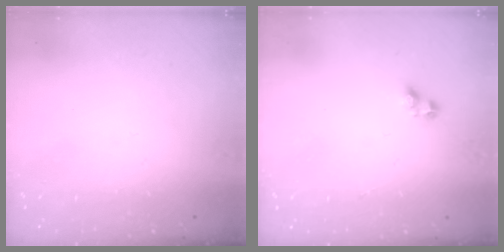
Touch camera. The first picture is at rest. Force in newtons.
{"total": 2.9, "press": 2.9, "slide": 0.4}